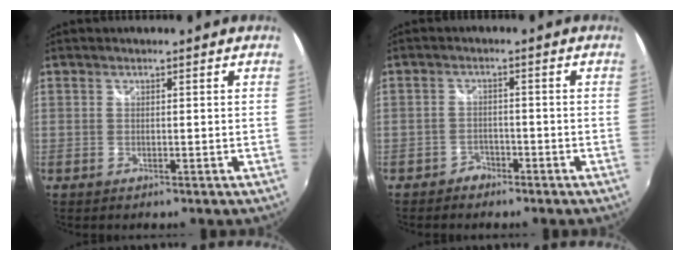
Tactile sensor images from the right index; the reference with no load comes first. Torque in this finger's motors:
{"motor_torque": [0.09, -0.05, 0.01, -0.01]}